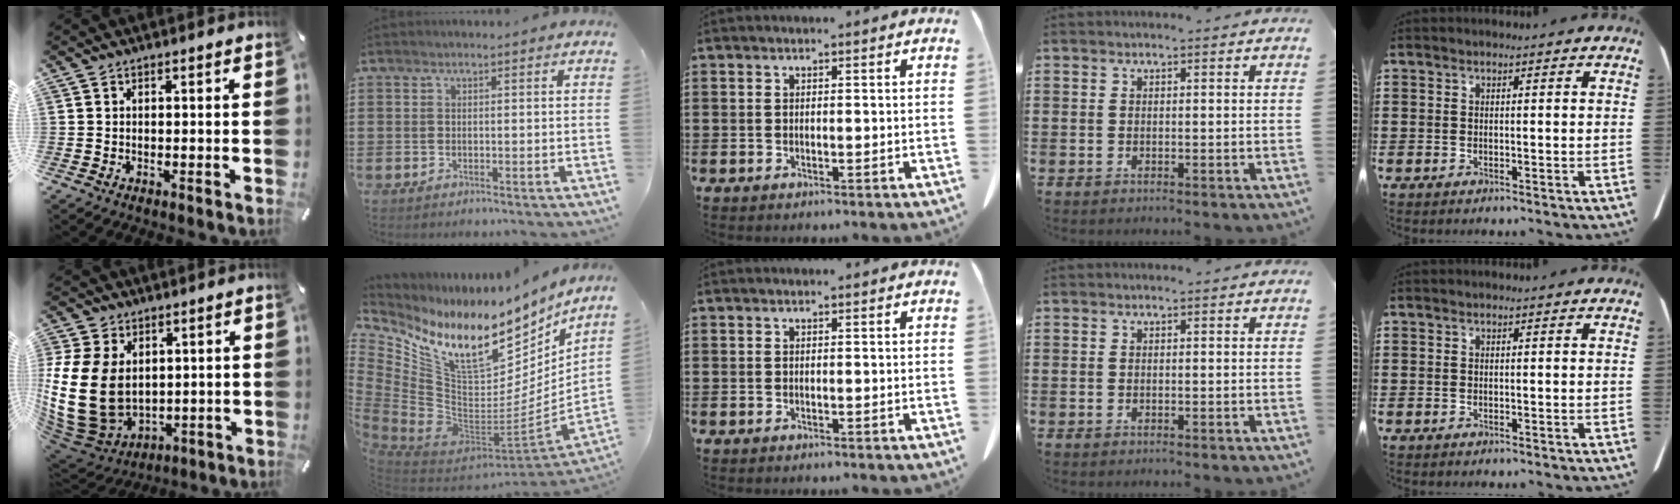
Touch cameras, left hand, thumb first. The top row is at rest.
{"thumb": {"total": 18.9, "force": [1.3, 14.9, 11.6], "torque": [-0.261, -0.016, 0.034]}, "index": {"total": 14.1, "force": [9.0, 6.2, 8.9], "torque": [-0.187, -0.071, 0.155]}}